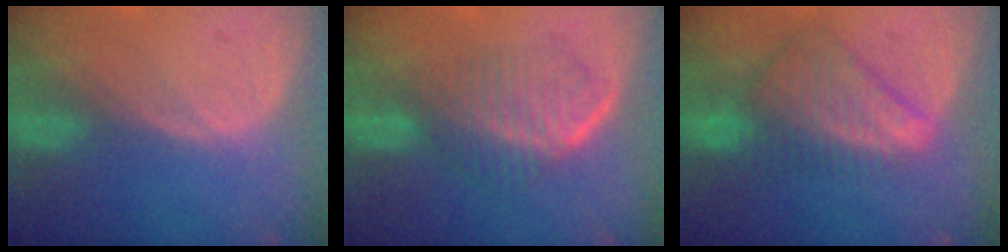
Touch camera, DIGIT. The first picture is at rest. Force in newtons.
{"total": 7.1, "press": 6.1, "slide": 3.6}
{"total": 8.4, "press": 7.3, "slide": 4.1}